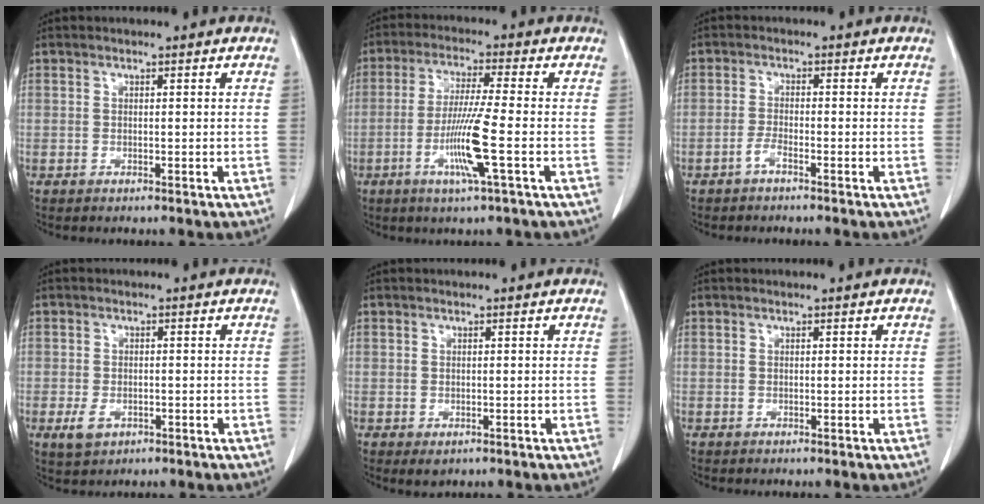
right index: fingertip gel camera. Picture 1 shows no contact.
{"total": 8.8, "force": [-2.7, -1.0, 8.3], "torque": [-0.165, -0.014, -0.055]}
{"total": 1.7, "force": [-1.3, 0.0, 1.1], "torque": [-0.025, 0.001, -0.028]}
{"total": 3.1, "force": [-1.3, 2.2, 1.8], "torque": [-0.038, -0.002, -0.013]}
{"total": 1.4, "force": [-0.5, 1.1, 0.7], "torque": [-0.006, 0.001, 0.000]}
{"total": 0.0}